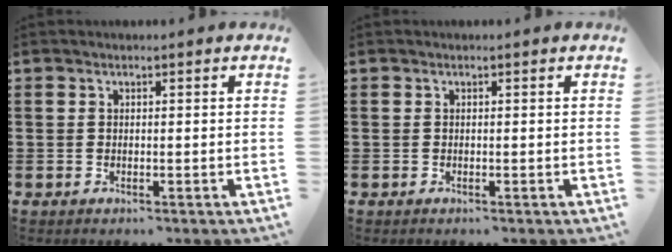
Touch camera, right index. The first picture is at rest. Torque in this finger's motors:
{"motor_torque": [1.06, 0.15, 0.03, 0.01]}